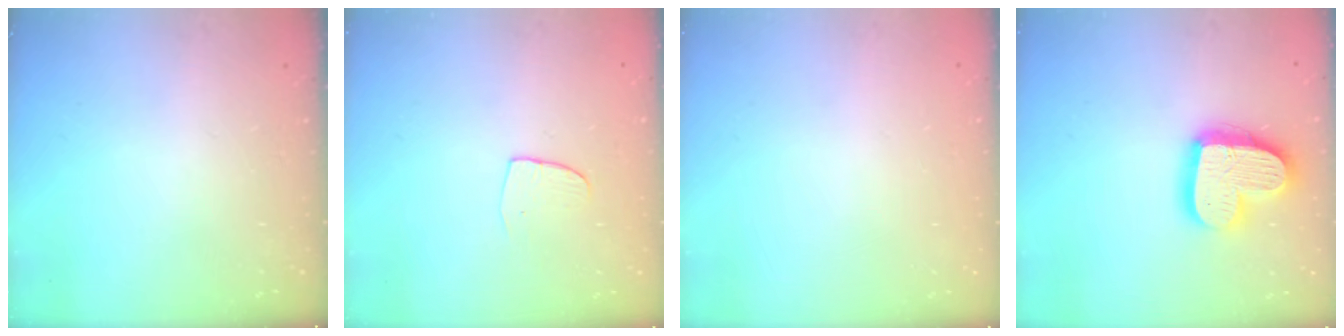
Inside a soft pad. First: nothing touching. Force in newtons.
{"total": 4.2, "press": 4.2, "slide": 0.3}
{"total": 0.0}
{"total": 18.7, "press": 18.7, "slide": 1.5}